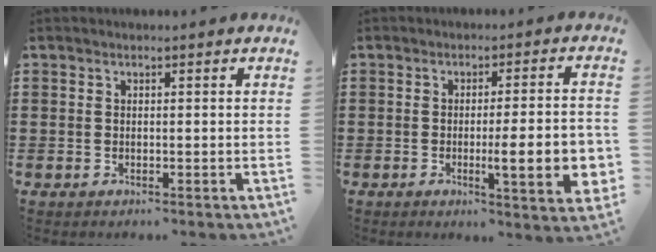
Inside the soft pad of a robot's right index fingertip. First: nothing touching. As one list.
[{"total": 9.1, "force": [-1.9, 1.3, 8.8], "torque": [-0.123, -0.012, -0.031]}]